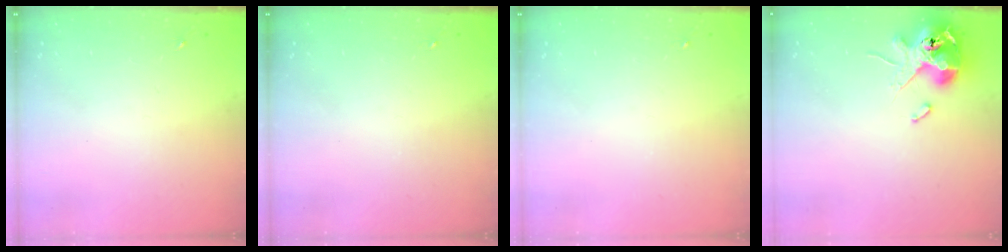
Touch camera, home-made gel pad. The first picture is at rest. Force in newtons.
{"total": 0.0}
{"total": 0.0}
{"total": 12.7, "press": 12.5, "slide": 2.1}